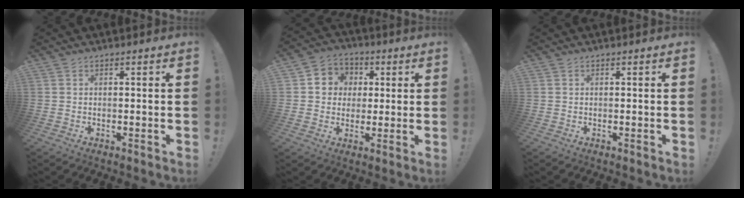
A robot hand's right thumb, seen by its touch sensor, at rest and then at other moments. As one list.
[{"total": 7.9, "force": [0.3, 7.6, 1.9], "torque": [-0.024, 0.006, 0.013]}, {"total": 0.0}]